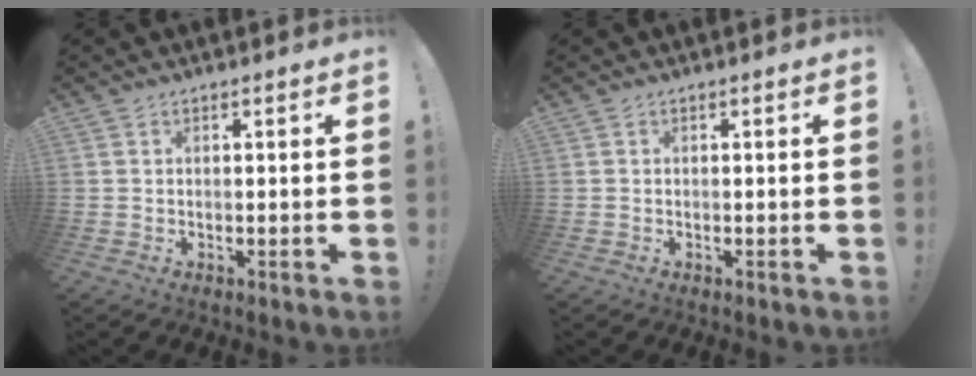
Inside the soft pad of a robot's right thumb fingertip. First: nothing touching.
{"total": 0.0}